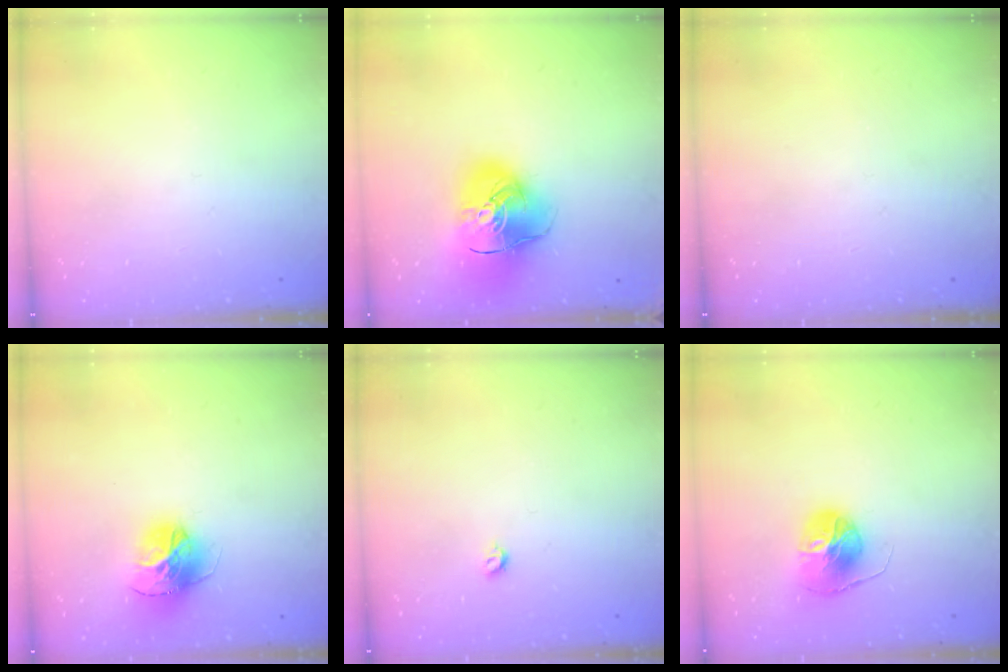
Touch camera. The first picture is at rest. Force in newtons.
{"total": 18.1, "press": 17.9, "slide": 2.7}
{"total": 0.0}
{"total": 15.1, "press": 15.0, "slide": 1.5}
{"total": 3.4, "press": 3.4, "slide": 0.6}
{"total": 10.1, "press": 10.1, "slide": 0.2}